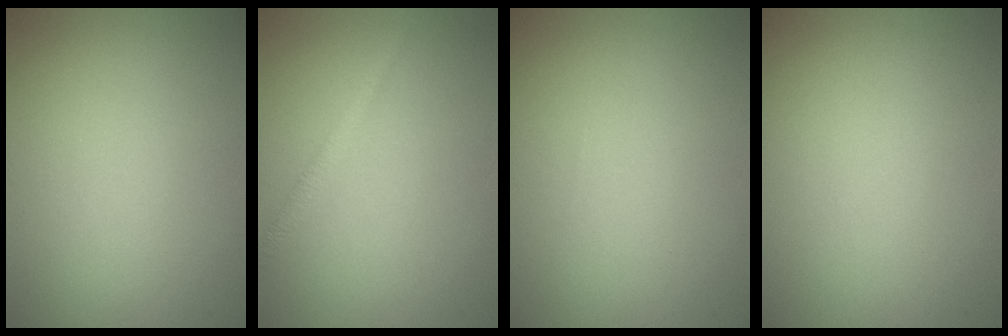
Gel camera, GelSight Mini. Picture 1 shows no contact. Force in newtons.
{"total": 1.3, "press": 1.3, "slide": 0.1}
{"total": 0.0}
{"total": 0.0}